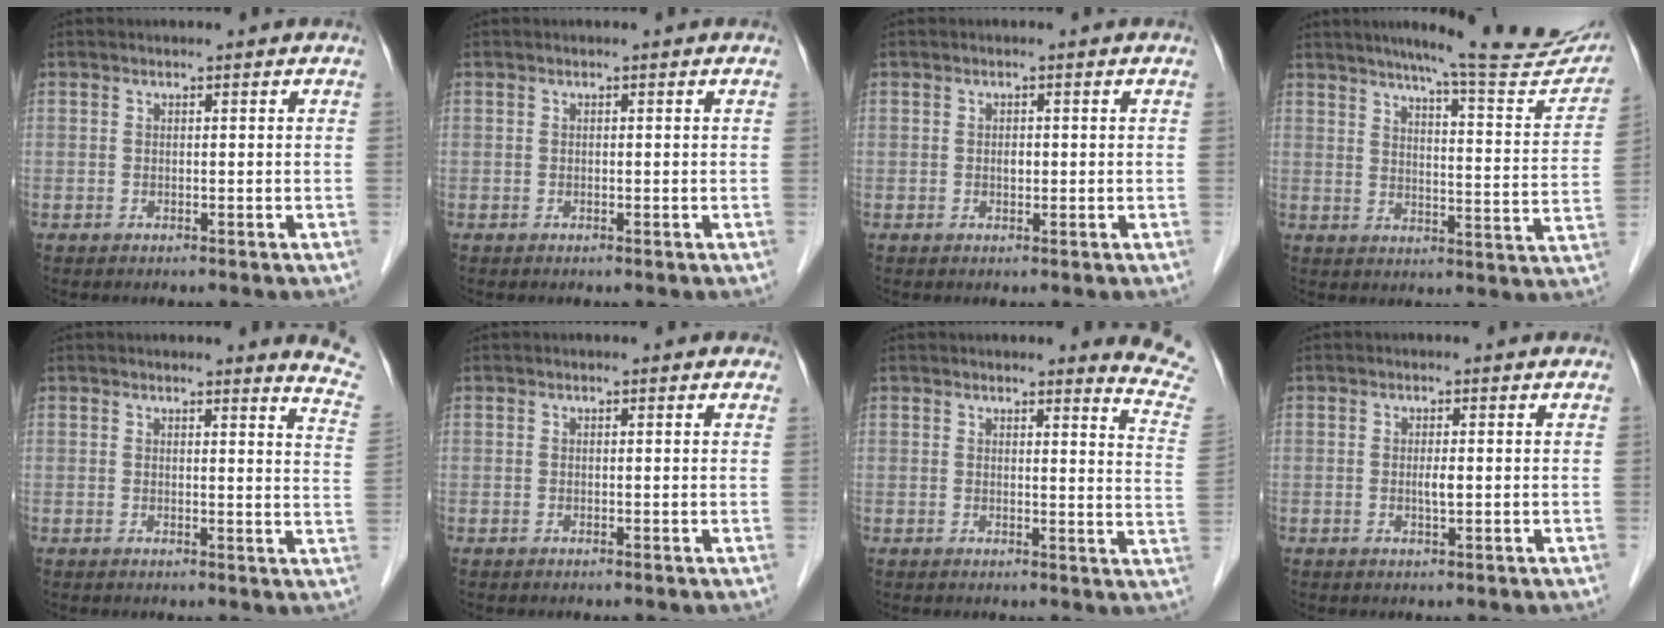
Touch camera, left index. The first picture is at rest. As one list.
[{"total": 0.0}, {"total": 1.0, "force": [-0.1, 0.6, 0.8], "torque": [-0.012, 0.002, -0.001]}, {"total": 20.1, "force": [17.9, 1.2, 9.1], "torque": [-0.115, -0.051, 0.218]}, {"total": 7.2, "force": [7.0, -0.2, 1.5], "torque": [-0.005, -0.066, 0.044]}, {"total": 0.6, "force": [0.5, 0.2, 0.4], "torque": [-0.008, 0.003, 0.002]}, {"total": 8.5, "force": [8.4, -0.7, 1.3], "torque": [-0.003, -0.090, 0.063]}, {"total": 1.4, "force": [-0.1, 0.2, 1.4], "torque": [-0.027, 0.000, -0.001]}]